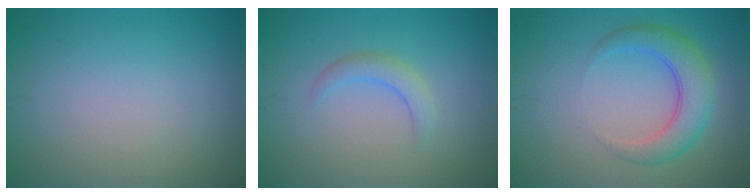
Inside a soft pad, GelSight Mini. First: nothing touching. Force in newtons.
{"total": 2.0, "press": 2.0, "slide": 0.3}
{"total": 4.5, "press": 4.5, "slide": 0.2}